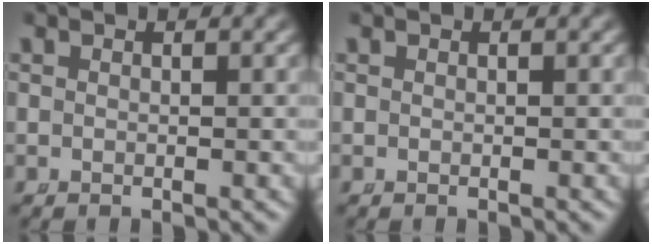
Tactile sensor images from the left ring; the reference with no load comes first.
{"total": 0.0}